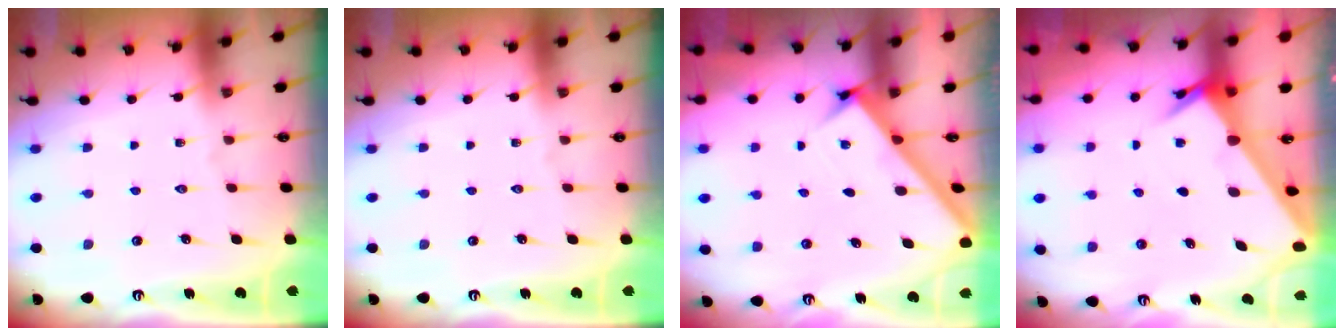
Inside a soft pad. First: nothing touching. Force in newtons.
{"total": 0.0}
{"total": 2.7, "press": 2.7, "slide": 0.3}
{"total": 3.9, "press": 3.9, "slide": 0.4}